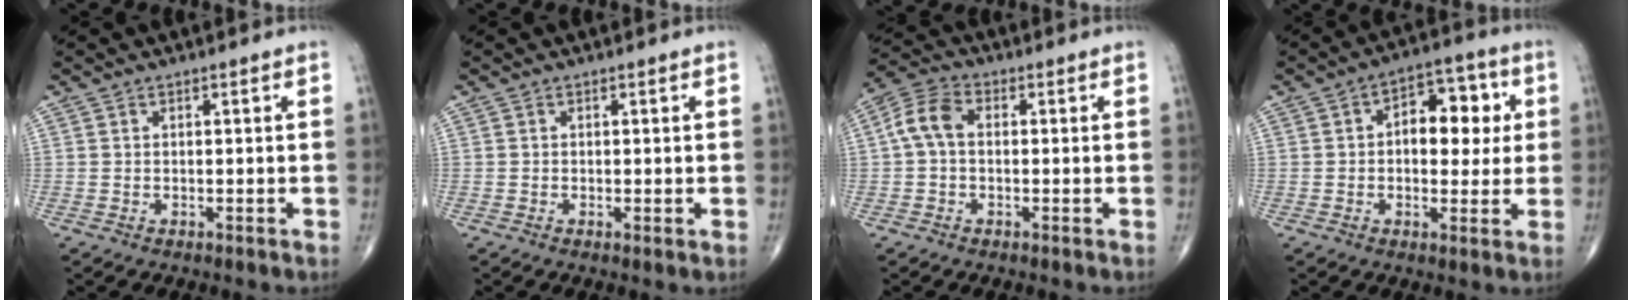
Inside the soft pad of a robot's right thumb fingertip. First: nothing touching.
{"total": 0.6, "force": [-0.1, 0.1, 0.6], "torque": [-0.017, -0.004, -0.003]}
{"total": 6.3, "force": [0.2, 4.1, 4.8], "torque": [-0.095, 0.020, -0.005]}
{"total": 11.4, "force": [1.7, 6.8, 8.9], "torque": [-0.083, 0.019, 0.019]}